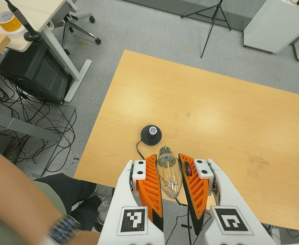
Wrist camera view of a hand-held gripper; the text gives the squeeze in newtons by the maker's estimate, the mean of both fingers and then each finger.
{"total": 20.5, "left": 22.0, "right": 19.0}